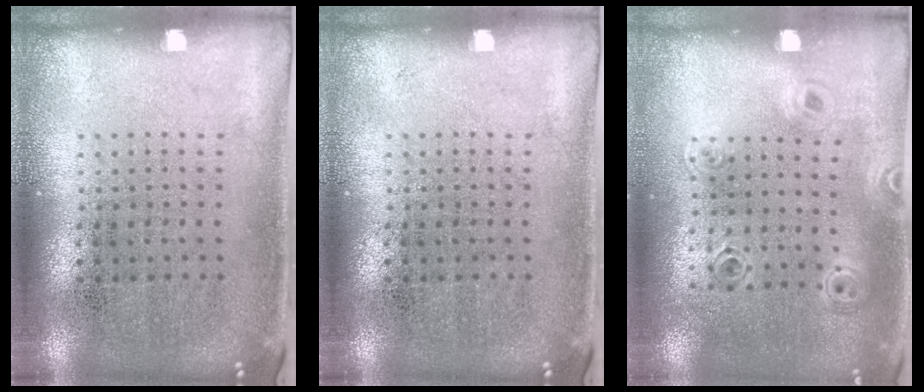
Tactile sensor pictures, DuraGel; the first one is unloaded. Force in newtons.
{"total": 0.0}
{"total": 0.9, "press": 0.9, "slide": 0.1}